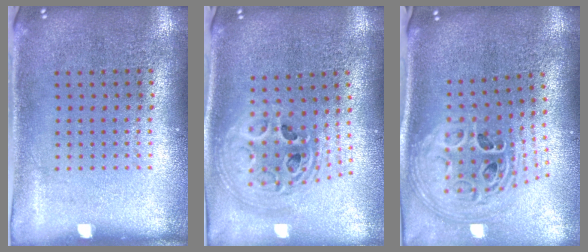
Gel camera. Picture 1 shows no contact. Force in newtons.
{"total": 2.4, "press": 1.8, "slide": 1.5}
{"total": 2.9, "press": 2.0, "slide": 2.1}